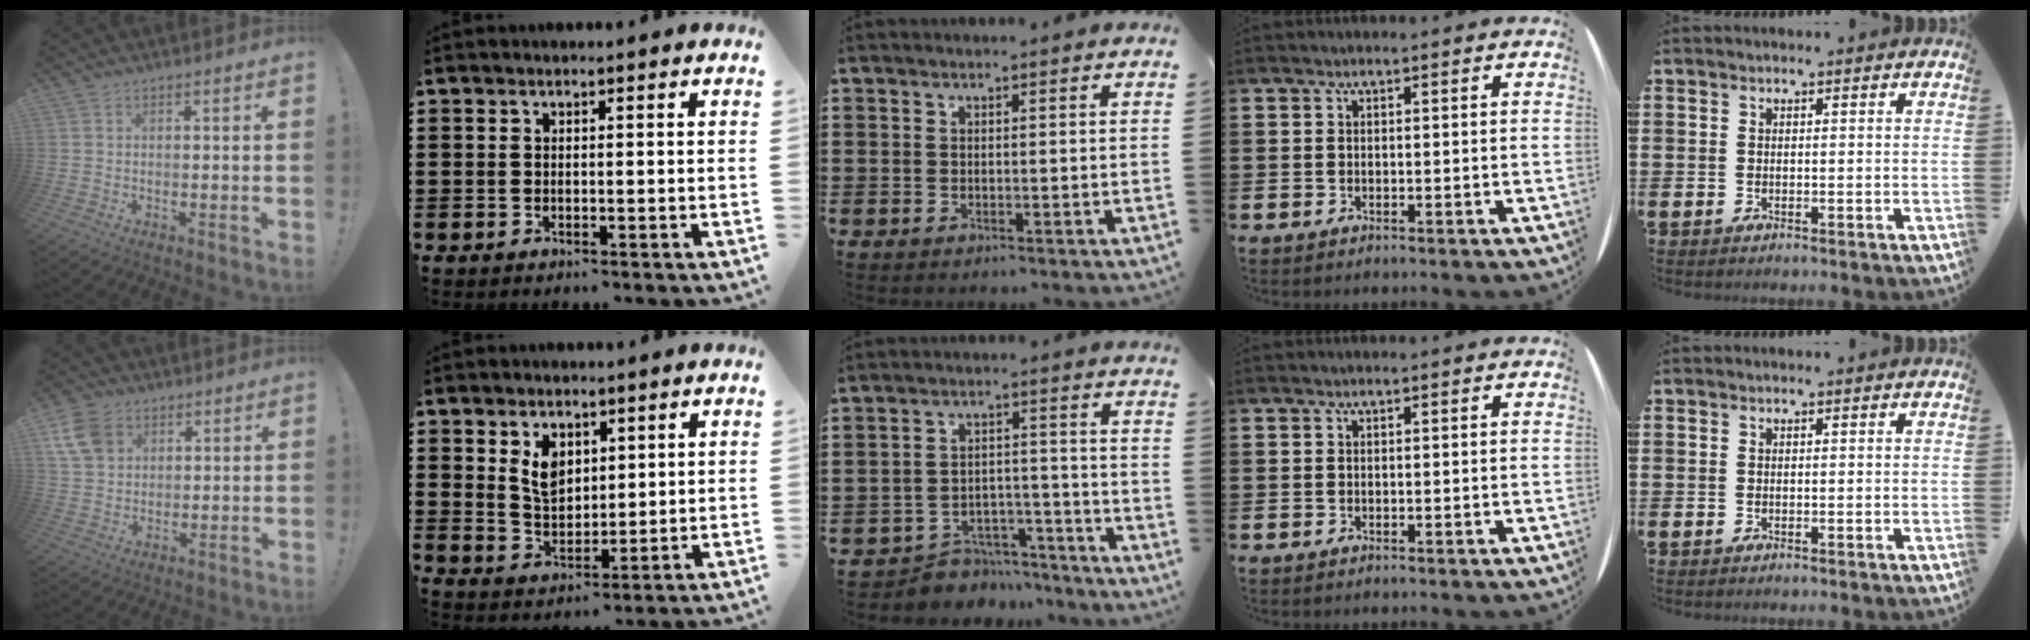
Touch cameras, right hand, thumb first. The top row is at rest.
{"thumb": {"total": 9.9, "force": [4.2, 7.5, 4.9], "torque": [-0.097, -0.010, 0.086]}, "index": {"total": 5.1, "force": [2.4, 3.4, 3.1], "torque": [-0.064, 0.007, 0.042]}, "middle": {"total": 5.6, "force": [-5.4, 1.4, 0.1], "torque": [-0.004, 0.018, -0.110]}}